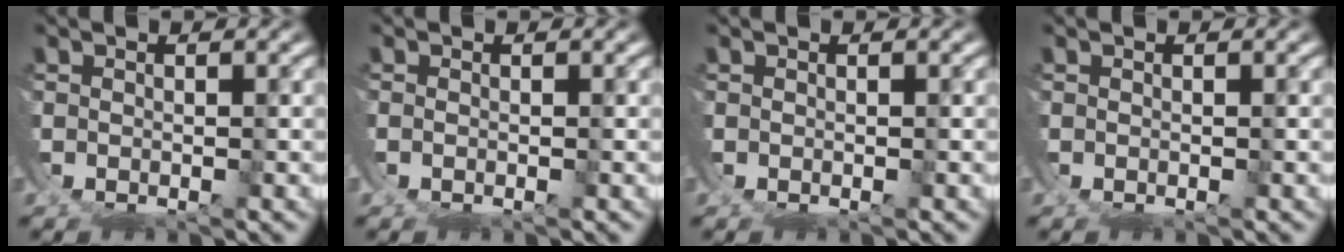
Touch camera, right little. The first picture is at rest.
{"total": 0.6, "force": [-0.2, 0.5, 0.3], "torque": [-0.014, -0.001, -0.005]}
{"total": 0.0}
{"total": 0.0}